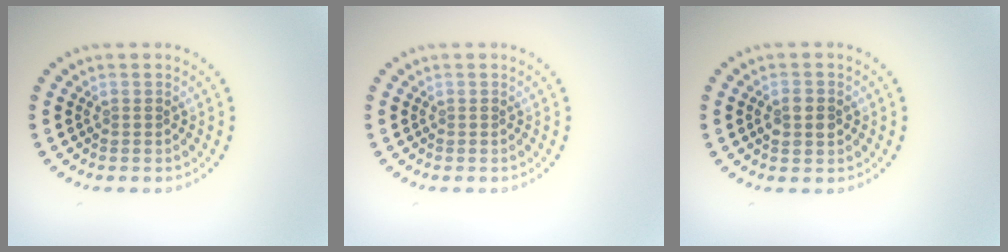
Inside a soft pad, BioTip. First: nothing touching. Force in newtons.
{"total": 0.0}
{"total": 2.7, "press": 2.7, "slide": 0.1}